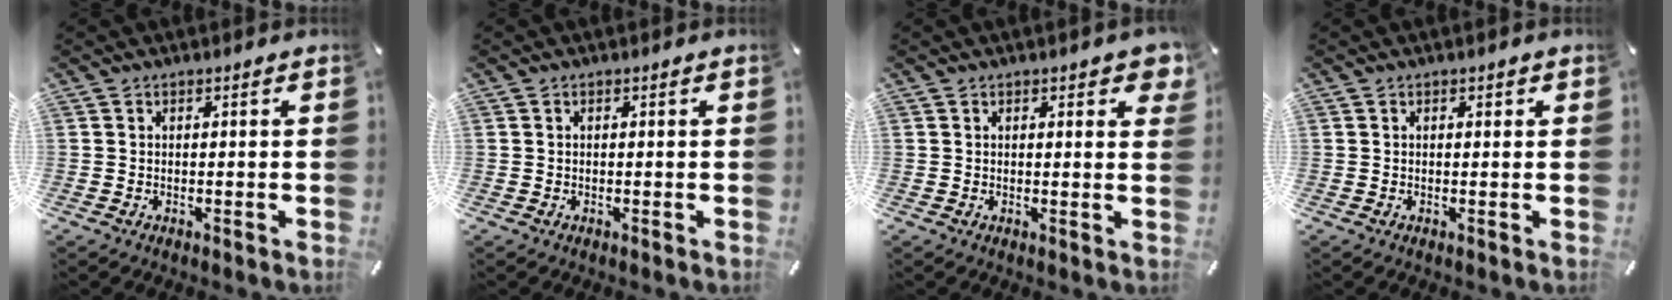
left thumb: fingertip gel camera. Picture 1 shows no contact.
{"total": 0.0}
{"total": 2.8, "force": [1.7, 1.2, 1.9], "torque": [-0.018, -0.006, 0.026]}
{"total": 0.6, "force": [0.2, 0.5, 0.3], "torque": [0.002, 0.000, 0.002]}